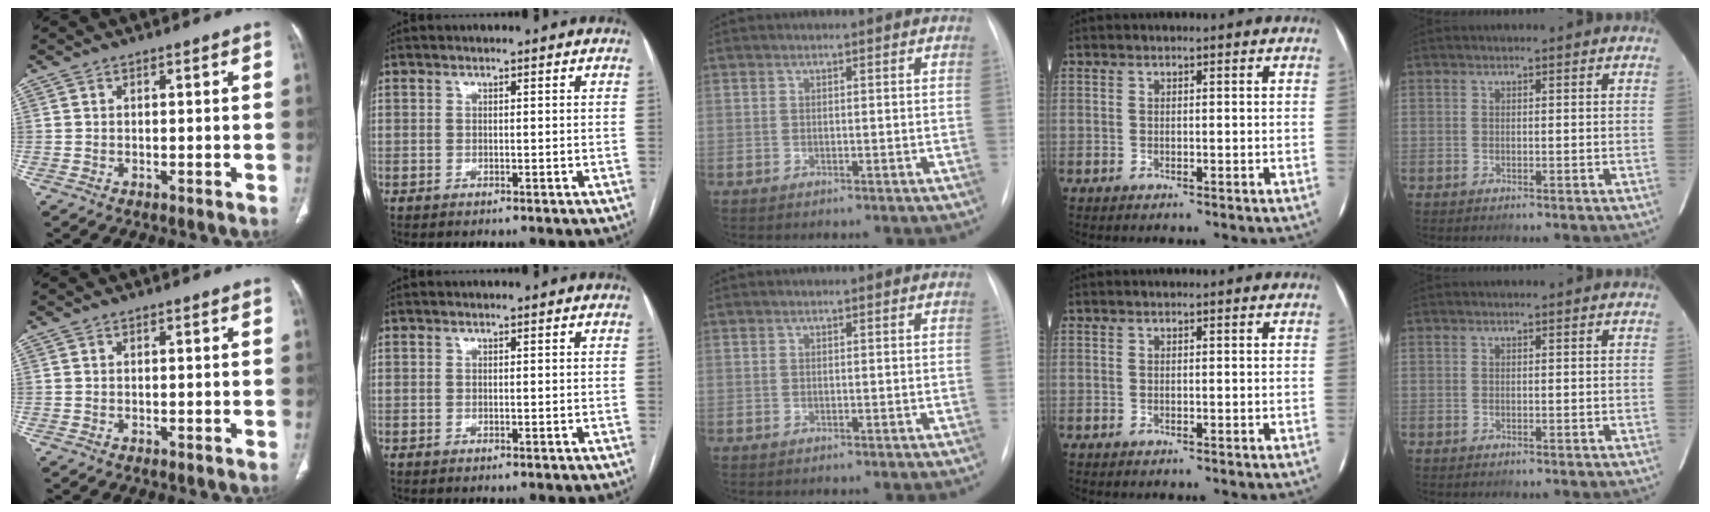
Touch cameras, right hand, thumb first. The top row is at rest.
{}